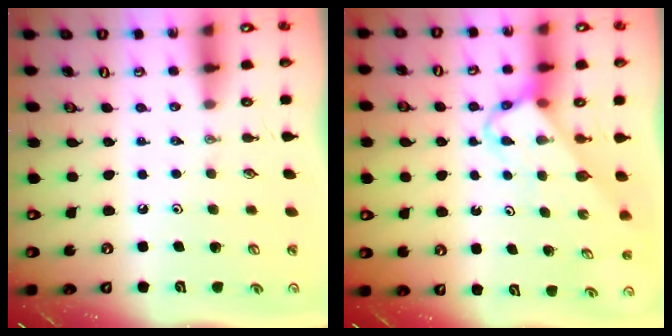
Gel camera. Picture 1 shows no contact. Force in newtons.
{"total": 3.7, "press": 3.7, "slide": 0.1}